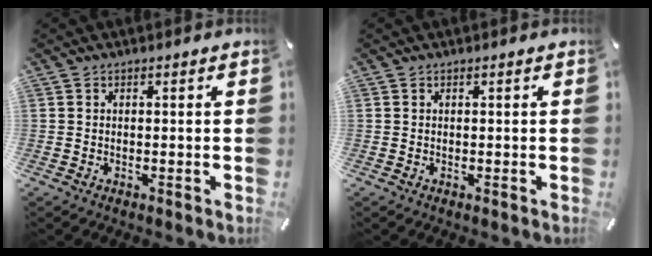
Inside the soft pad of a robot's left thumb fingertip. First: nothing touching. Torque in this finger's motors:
{"motor_torque": [-0.13, 0.13, 0.00, 0.00, 0.00]}